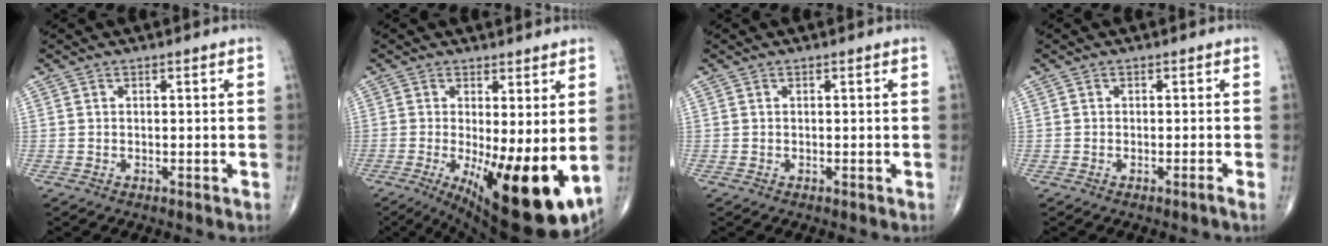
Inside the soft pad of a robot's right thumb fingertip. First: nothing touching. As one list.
[{"total": 17.2, "force": [-2.8, 5.6, 16.0], "torque": [-0.207, -0.033, -0.020]}, {"total": 0.0}, {"total": 0.9, "force": [-0.6, -0.4, 0.6], "torque": [-0.008, 0.000, -0.014]}]